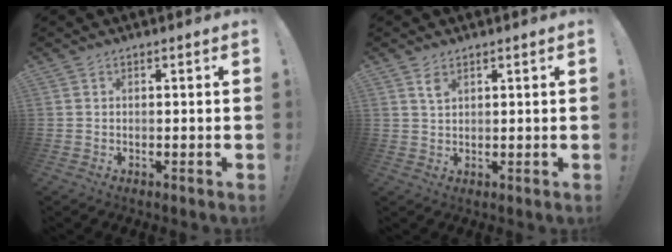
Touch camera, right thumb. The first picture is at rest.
{"total": 2.7, "force": [1.6, 1.2, 1.8], "torque": [-0.030, -0.005, 0.028]}